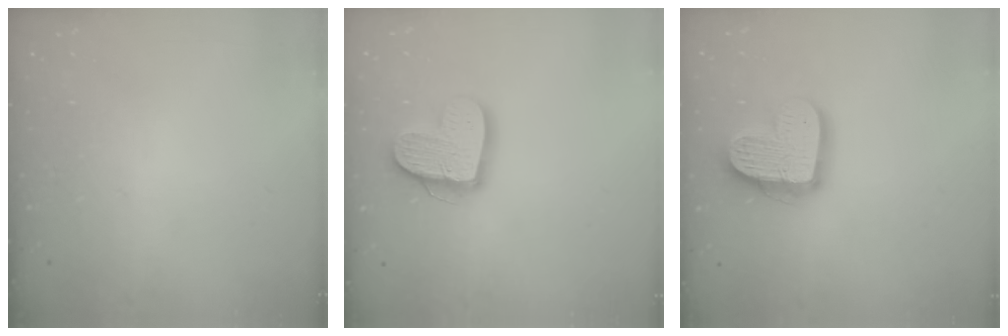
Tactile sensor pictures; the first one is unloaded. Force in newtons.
{"total": 14.6, "press": 14.6, "slide": 1.3}
{"total": 16.2, "press": 16.2, "slide": 1.1}